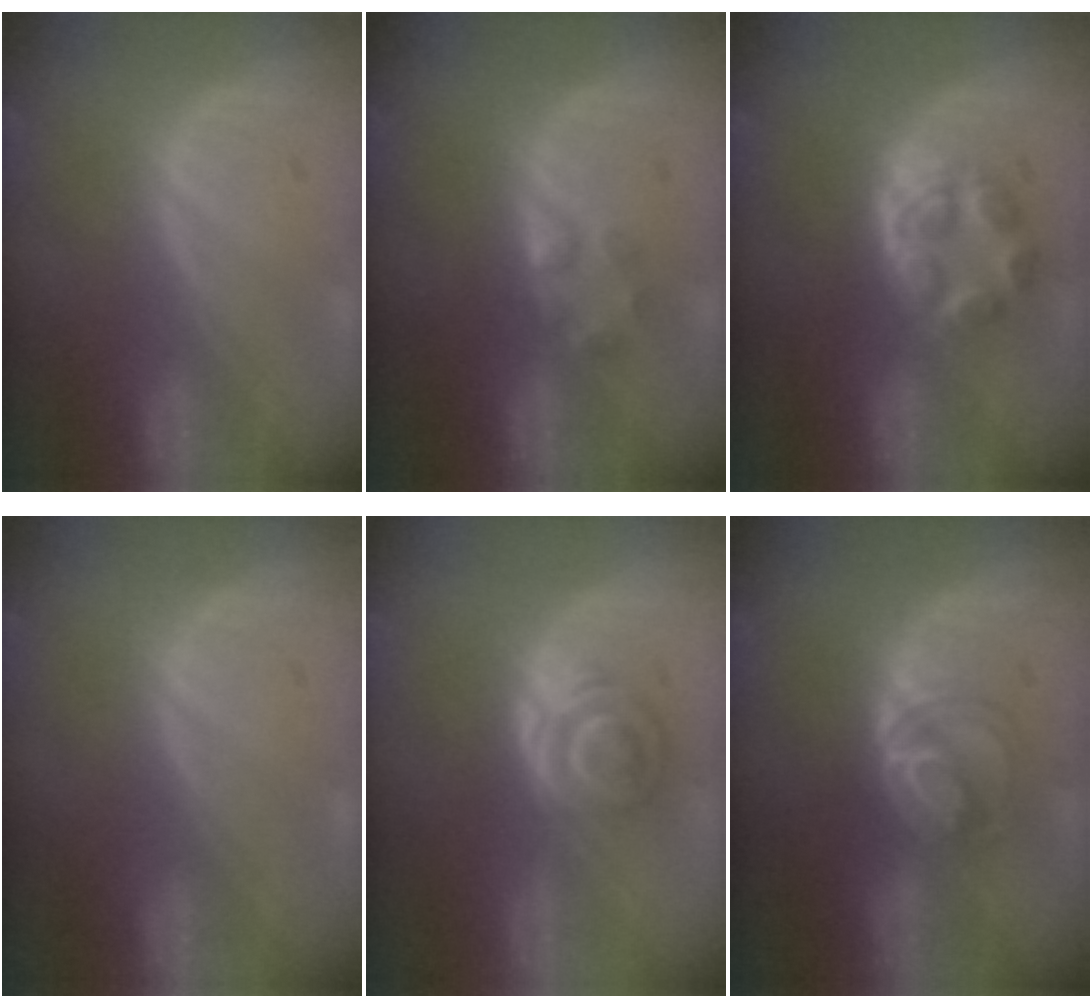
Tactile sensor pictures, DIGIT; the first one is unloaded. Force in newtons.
{"total": 2.2, "press": 2.2, "slide": 0.2}
{"total": 6.1, "press": 5.3, "slide": 3.2}
{"total": 0.0}
{"total": 5.5, "press": 4.9, "slide": 2.6}
{"total": 5.8, "press": 5.4, "slide": 2.0}